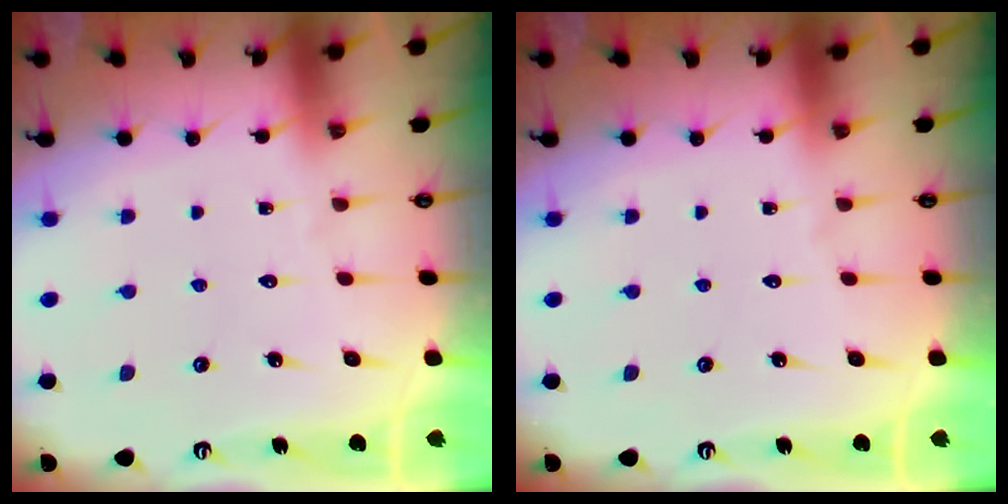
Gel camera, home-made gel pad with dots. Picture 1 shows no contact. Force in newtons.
{"total": 0.0}